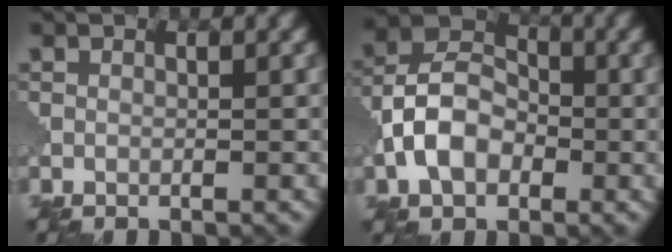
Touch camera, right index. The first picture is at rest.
{"total": 6.4, "force": [-2.0, 4.4, 4.2], "torque": [-0.081, 0.014, -0.046]}